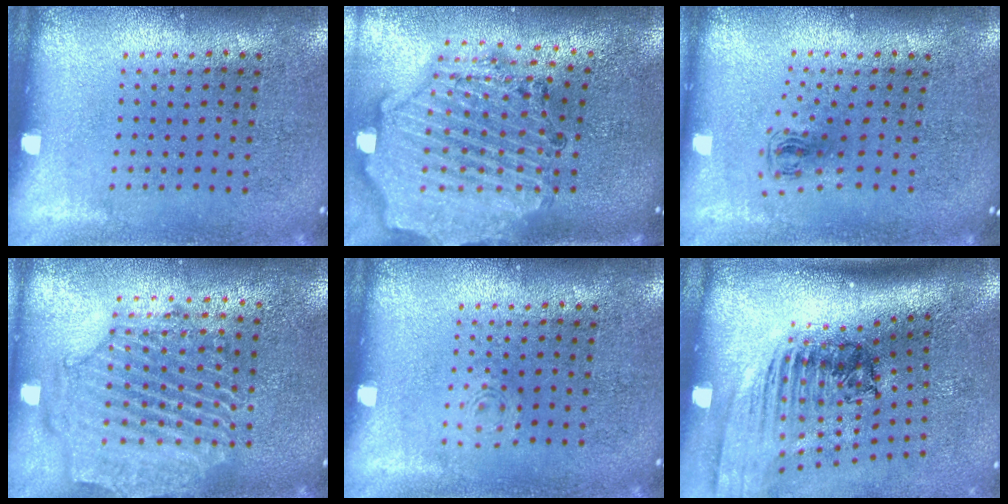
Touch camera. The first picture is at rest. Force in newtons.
{"total": 2.7, "press": 2.5, "slide": 1.1}
{"total": 0.7, "press": 0.4, "slide": 0.6}
{"total": 2.3, "press": 2.2, "slide": 0.8}
{"total": 0.7, "press": 0.7, "slide": 0.1}
{"total": 2.5, "press": 1.8, "slide": 1.8}